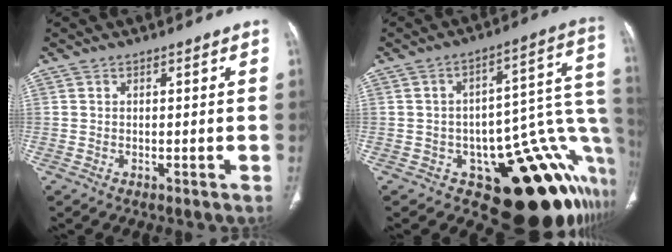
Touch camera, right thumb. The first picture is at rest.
{"total": 24.6, "force": [-9.8, 12.2, 19.0], "torque": [-0.100, 0.084, -0.123]}